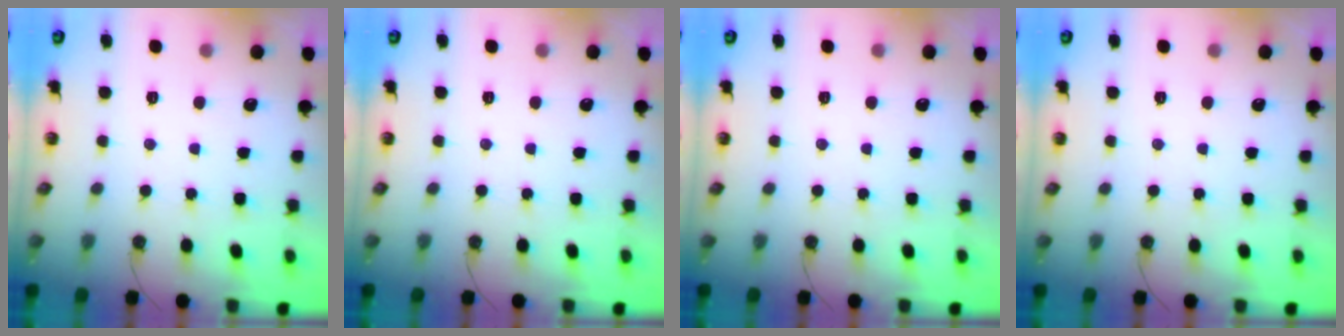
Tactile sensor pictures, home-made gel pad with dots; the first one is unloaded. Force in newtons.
{"total": 0.0}
{"total": 0.0}
{"total": 0.0}